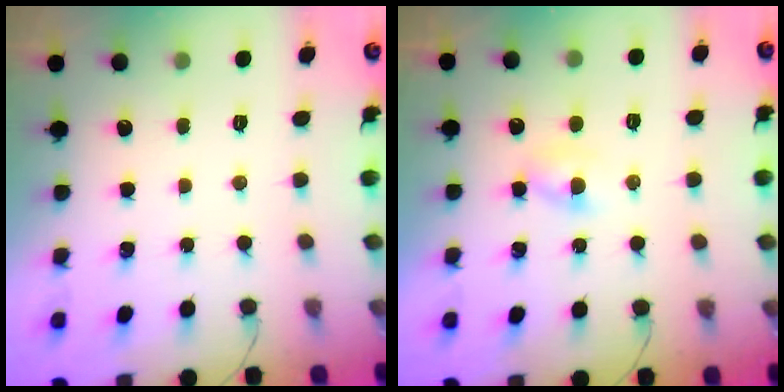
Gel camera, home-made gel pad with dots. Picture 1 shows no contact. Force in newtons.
{"total": 2.3, "press": 2.1, "slide": 0.9}